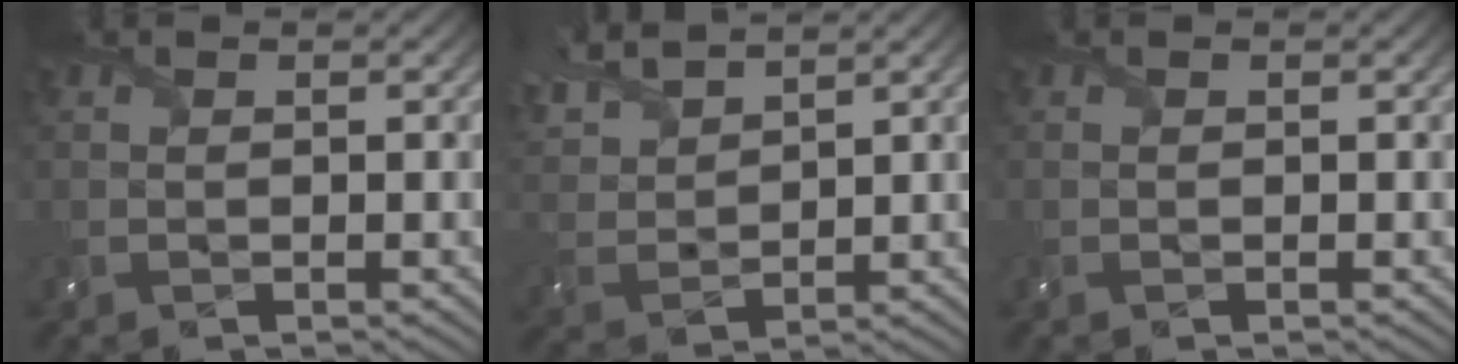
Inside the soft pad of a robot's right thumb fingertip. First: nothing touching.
{"total": 6.9, "force": [5.6, 2.2, 3.4], "torque": [-0.100, 0.021, 0.116]}
{"total": 0.0}